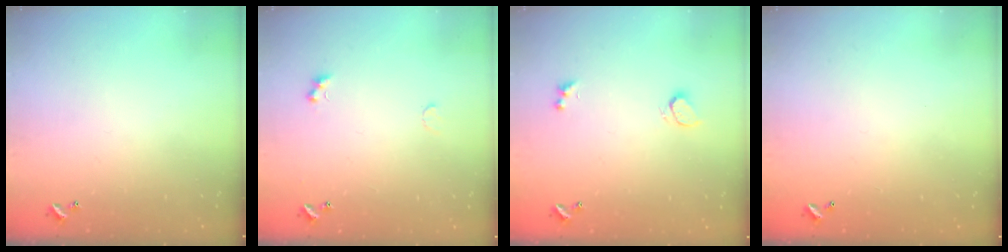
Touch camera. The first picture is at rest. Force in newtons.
{"total": 1.9, "press": 1.7, "slide": 0.7}
{"total": 1.4, "press": 0.7, "slide": 1.2}
{"total": 2.9, "press": 2.9, "slide": 0.1}